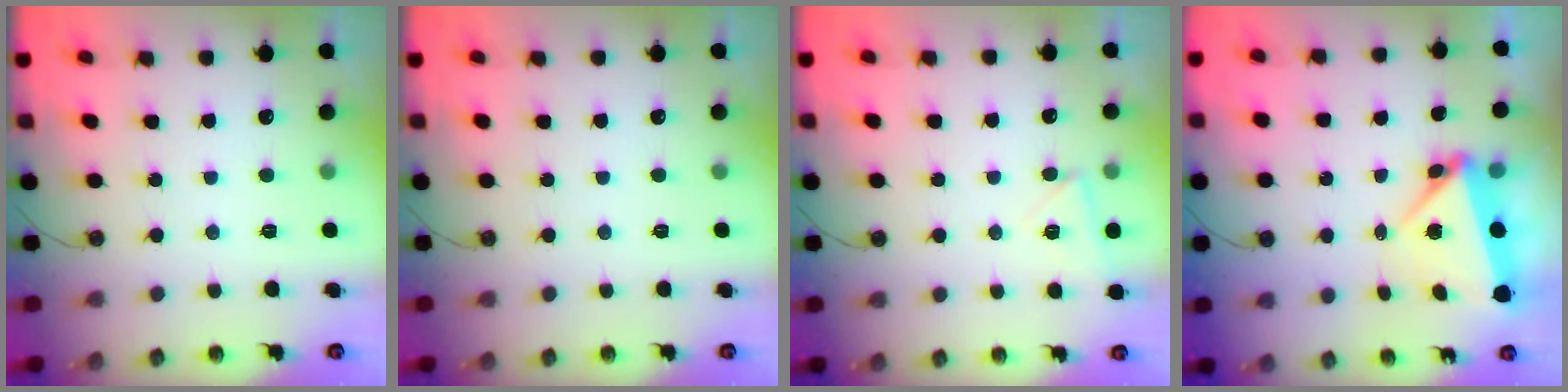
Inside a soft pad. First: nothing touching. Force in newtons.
{"total": 0.0}
{"total": 4.5, "press": 3.8, "slide": 2.4}
{"total": 7.7, "press": 4.8, "slide": 6.1}